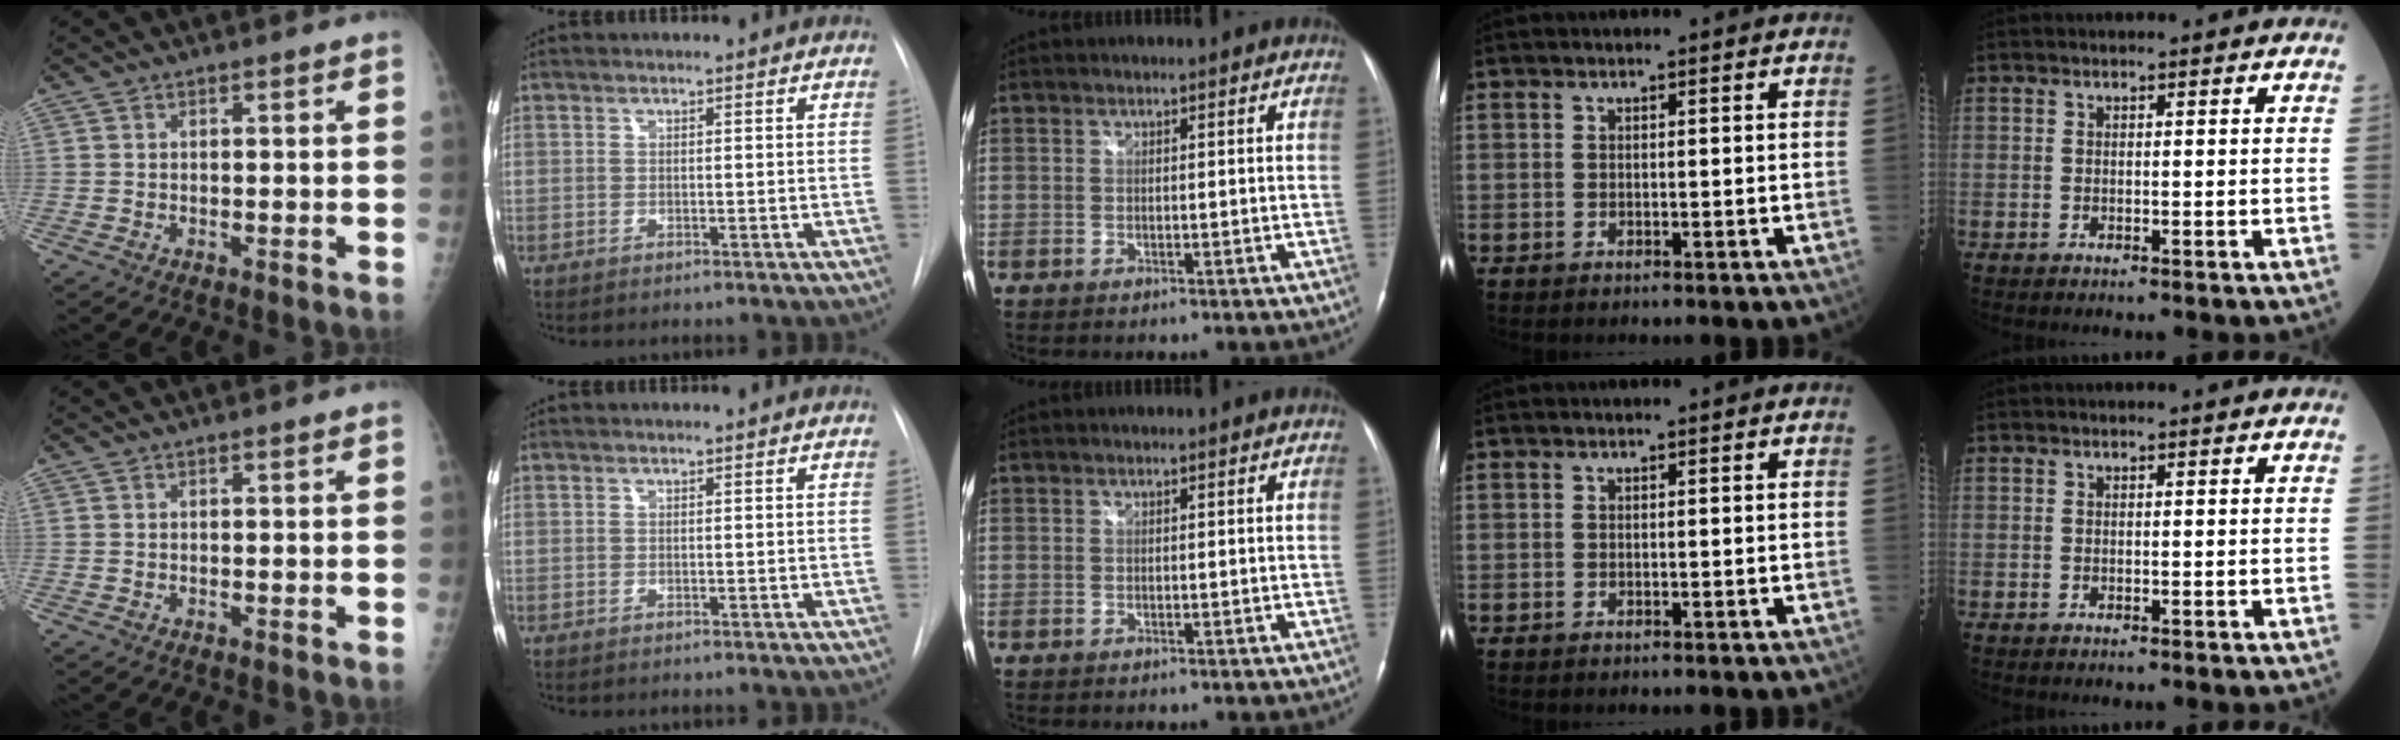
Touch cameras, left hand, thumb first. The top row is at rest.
{}